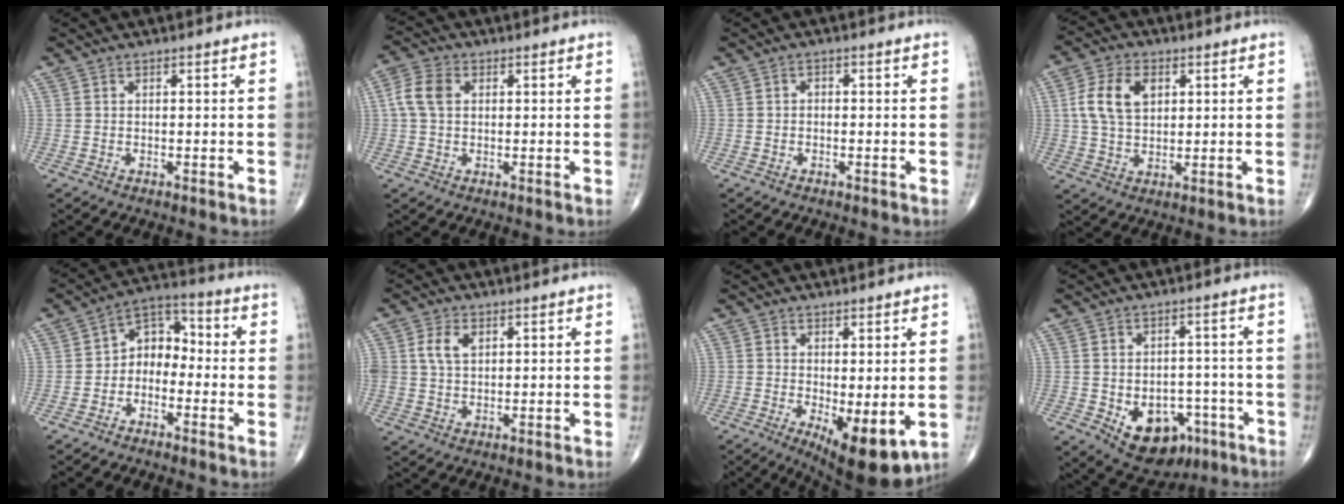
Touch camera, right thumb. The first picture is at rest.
{"total": 5.7, "force": [1.0, 4.0, 4.0], "torque": [-0.090, 0.014, 0.015]}
{"total": 1.1, "force": [-0.1, 0.8, 0.7], "torque": [-0.005, 0.005, -0.006]}
{"total": 9.4, "force": [2.3, 6.1, 6.8], "torque": [-0.126, 0.005, 0.044]}
{"total": 7.8, "force": [-1.9, 5.8, 4.8], "torque": [-0.046, 0.044, -0.053]}
{"total": 4.9, "force": [1.5, 3.2, 3.4], "torque": [-0.062, 0.001, 0.030]}
{"total": 10.0, "force": [-2.1, 3.7, 9.1], "torque": [-0.128, -0.024, -0.019]}
{"total": 12.4, "force": [-5.2, 8.4, 7.5], "torque": [-0.078, 0.025, -0.061]}